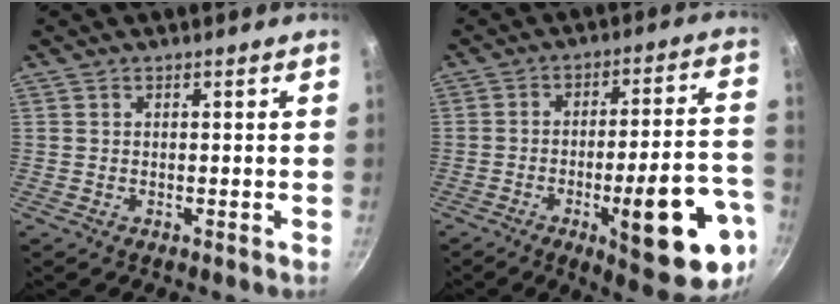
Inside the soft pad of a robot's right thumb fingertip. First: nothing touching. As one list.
[{"total": 21.4, "force": [-8.3, 6.2, 18.7], "torque": [-0.220, 0.033, -0.107]}]